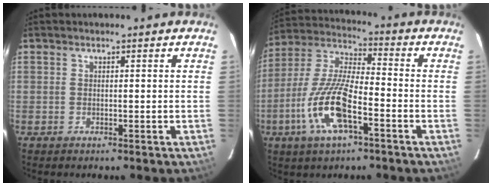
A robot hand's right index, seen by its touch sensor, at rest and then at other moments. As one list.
[{"total": 14.9, "force": [-6.3, 4.4, 12.8], "torque": [-0.273, -0.008, -0.126]}]